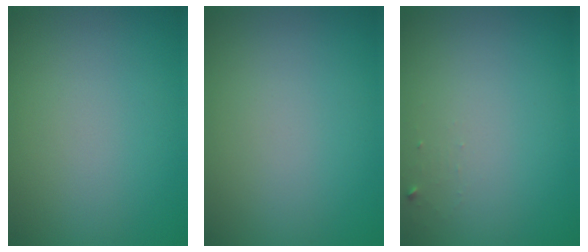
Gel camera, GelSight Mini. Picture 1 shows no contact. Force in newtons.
{"total": 0.0}
{"total": 0.6, "press": 0.6, "slide": 0.1}